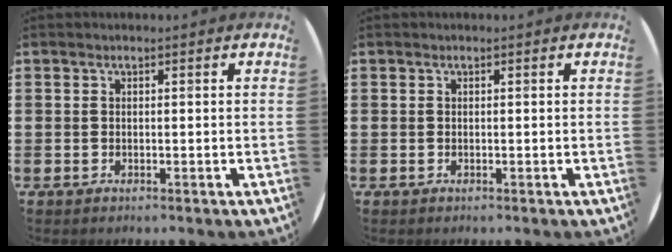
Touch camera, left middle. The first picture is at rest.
{"total": 0.0}